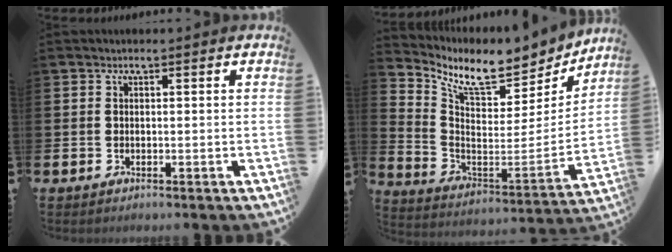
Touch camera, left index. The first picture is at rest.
{"total": 9.1, "force": [7.8, 3.0, 3.5], "torque": [-0.100, -0.062, 0.133]}